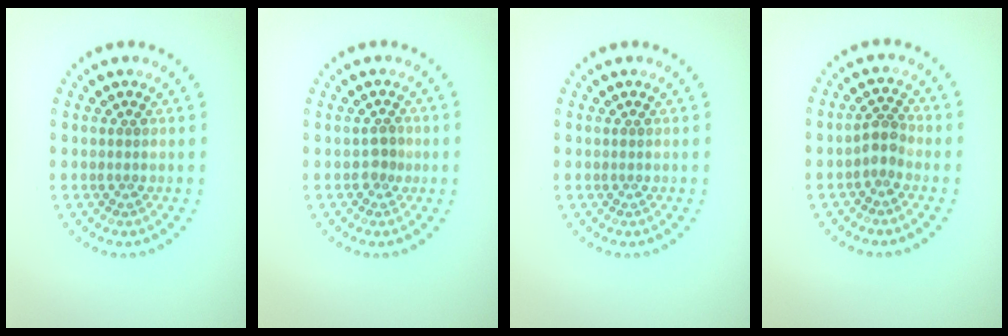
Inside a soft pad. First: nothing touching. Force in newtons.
{"total": 1.1, "press": 1.0, "slide": 0.5}
{"total": 0.0}
{"total": 1.7, "press": 1.4, "slide": 0.9}